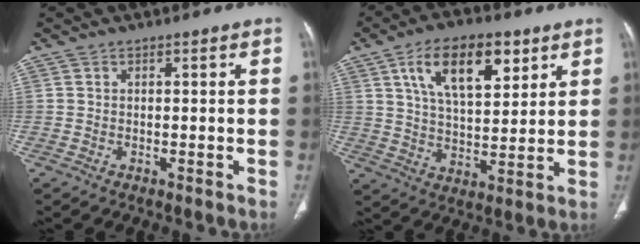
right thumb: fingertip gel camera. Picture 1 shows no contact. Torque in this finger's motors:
{"motor_torque": [0.79, 0.99, 0.60, -0.34, 0.36]}